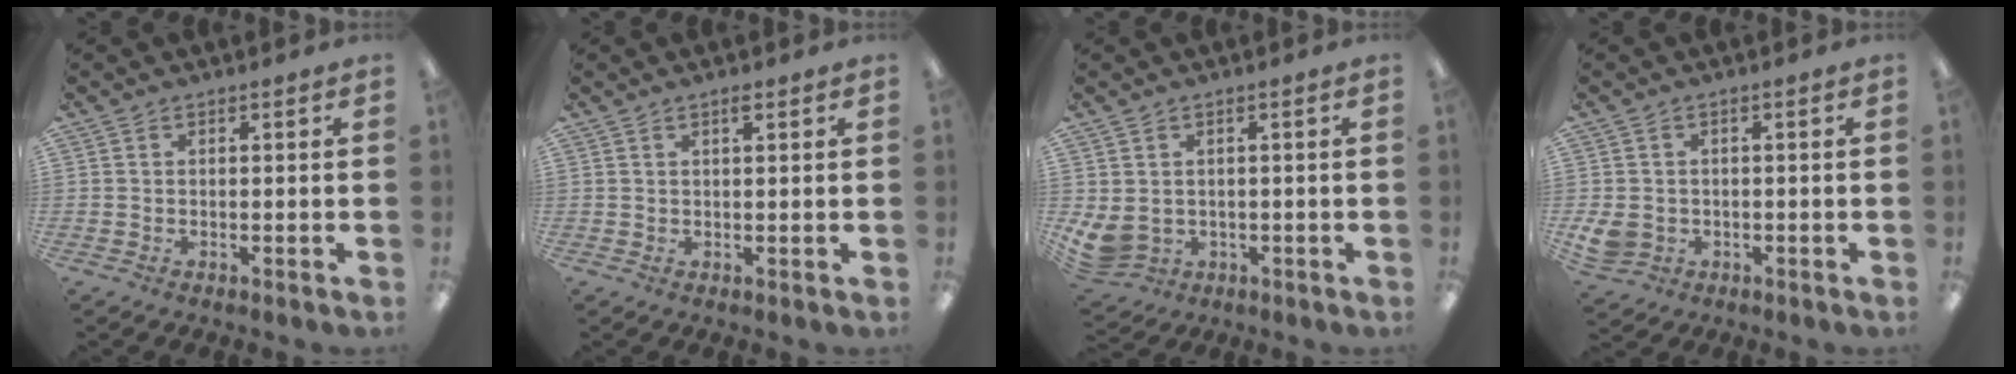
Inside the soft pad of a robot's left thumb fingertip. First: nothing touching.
{"total": 1.5, "force": [1.1, 0.3, 1.0], "torque": [-0.014, -0.002, 0.016]}
{"total": 5.1, "force": [0.3, 4.3, 2.7], "torque": [-0.078, -0.004, 0.006]}
{"total": 4.8, "force": [-0.9, 4.1, 2.4], "torque": [-0.069, 0.000, -0.018]}